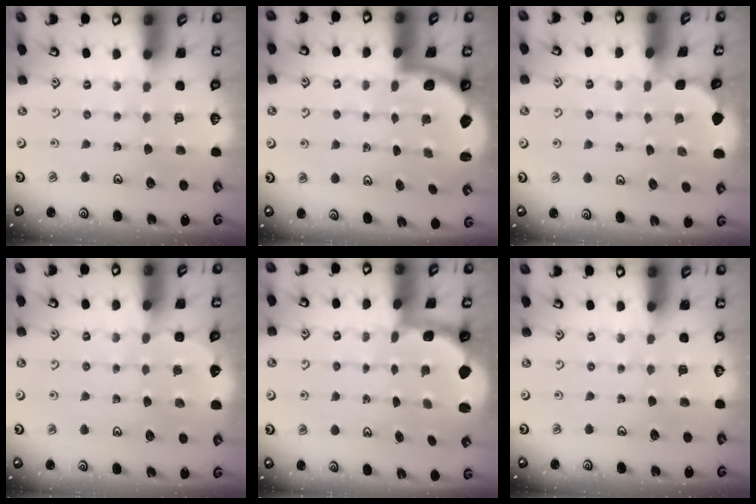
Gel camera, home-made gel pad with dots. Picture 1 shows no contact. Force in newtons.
{"total": 2.5, "press": 2.2, "slide": 1.1}
{"total": 1.3, "press": 1.3, "slide": 0.1}
{"total": 2.3, "press": 2.3, "slide": 0.1}
{"total": 2.4, "press": 1.2, "slide": 2.1}
{"total": 0.0}